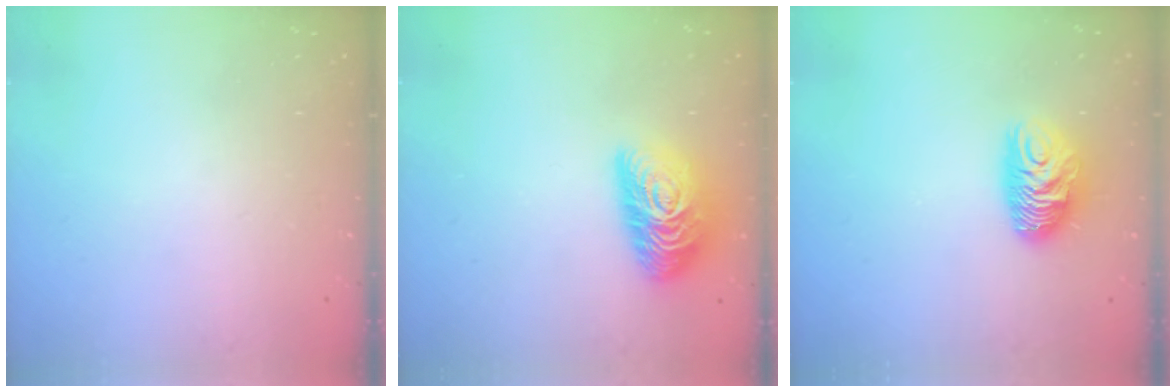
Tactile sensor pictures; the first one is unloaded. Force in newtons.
{"total": 16.2, "press": 16.2, "slide": 0.9}
{"total": 10.5, "press": 10.4, "slide": 1.0}